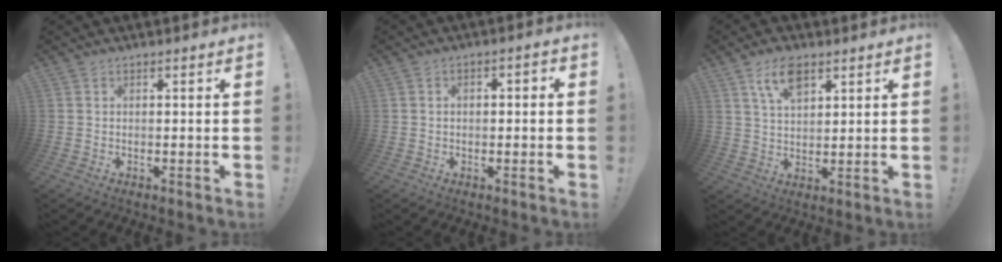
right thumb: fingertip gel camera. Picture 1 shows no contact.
{"total": 2.1, "force": [-0.8, 1.3, 1.5], "torque": [-0.018, 0.007, -0.017]}
{"total": 8.4, "force": [4.9, 4.0, 5.5], "torque": [-0.094, -0.012, 0.090]}